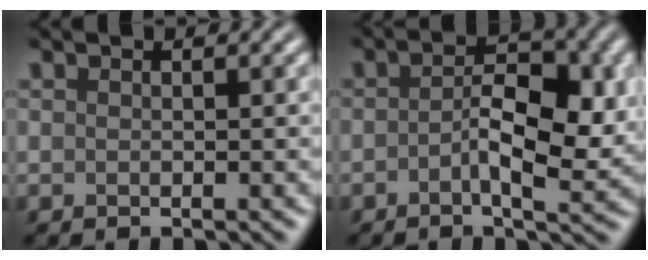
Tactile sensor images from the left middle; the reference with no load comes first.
{"total": 5.4, "force": [-0.5, 2.2, 4.8], "torque": [-0.079, -0.003, -0.012]}